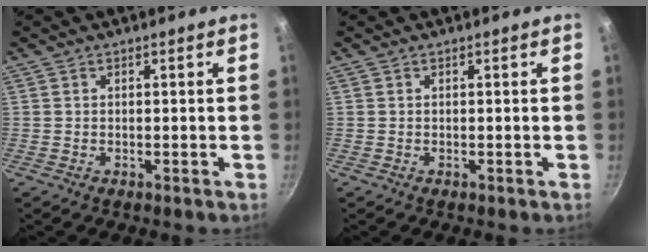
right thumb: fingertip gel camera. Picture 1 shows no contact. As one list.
[{"total": 0.0}]